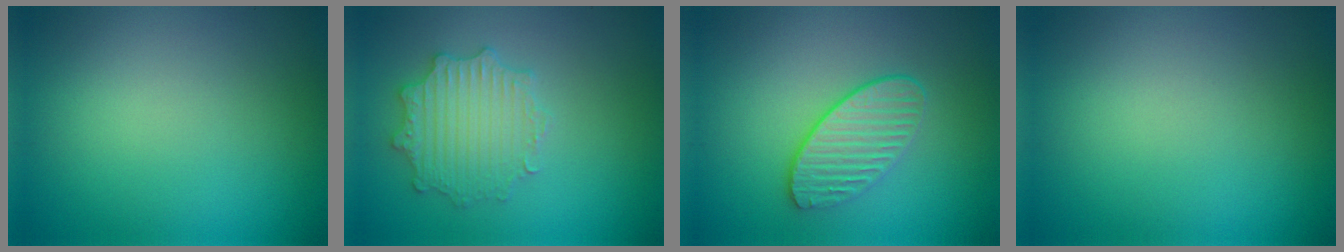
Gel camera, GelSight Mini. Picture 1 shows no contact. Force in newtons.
{"total": 3.5, "press": 3.4, "slide": 0.9}
{"total": 2.7, "press": 2.4, "slide": 1.2}
{"total": 0.0}